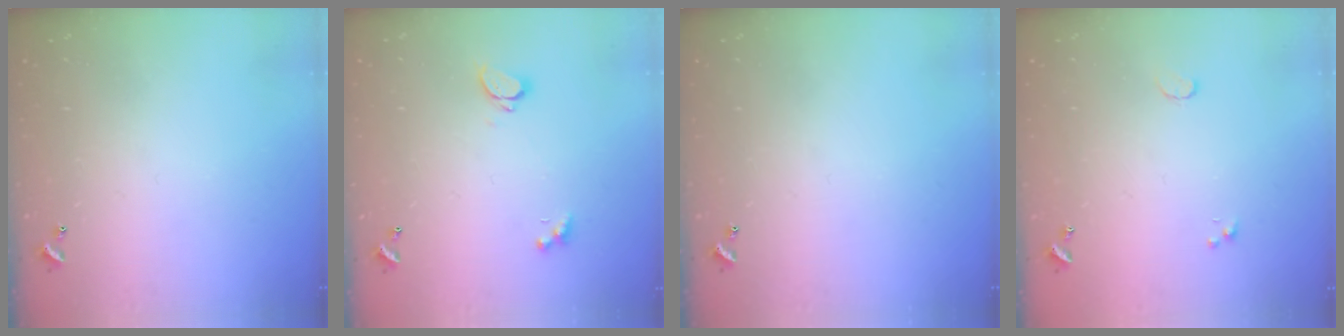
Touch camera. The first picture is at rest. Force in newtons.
{"total": 2.2, "press": 2.0, "slide": 0.9}
{"total": 0.0}
{"total": 0.5, "press": 0.4, "slide": 0.3}